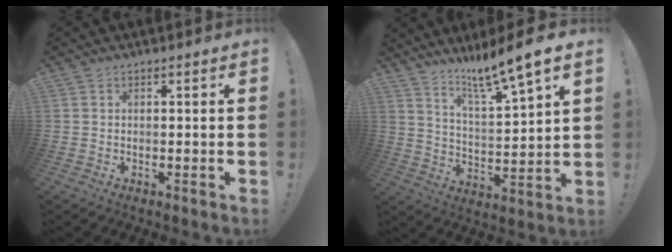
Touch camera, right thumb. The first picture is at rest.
{"total": 11.6, "force": [9.5, -0.3, 6.6], "torque": [-0.122, -0.075, 0.151]}